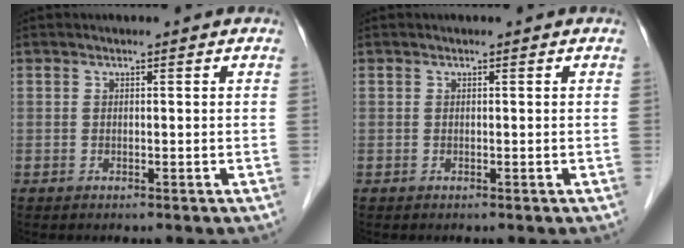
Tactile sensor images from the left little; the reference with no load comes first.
{"total": 0.0}